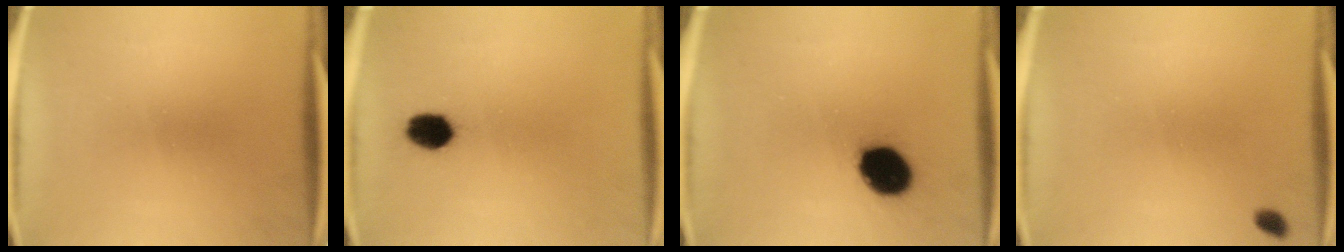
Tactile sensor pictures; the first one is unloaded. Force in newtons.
{"total": 5.6}
{"total": 12.3}
{"total": 1.2}